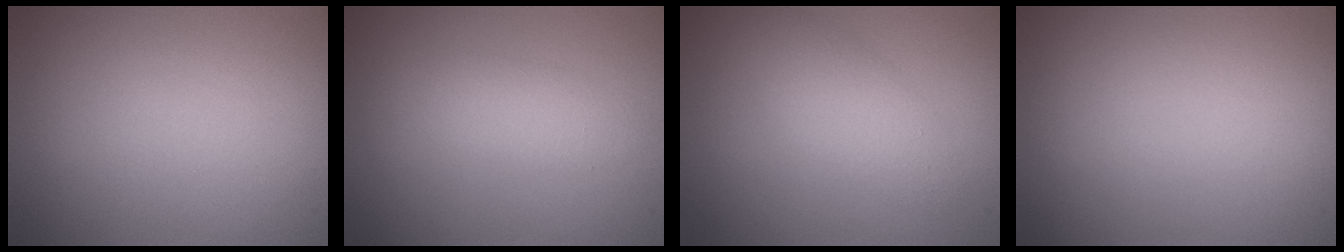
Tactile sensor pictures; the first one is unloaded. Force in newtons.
{"total": 2.3, "press": 2.3, "slide": 0.1}
{"total": 2.7, "press": 2.7, "slide": 0.2}
{"total": 0.0}